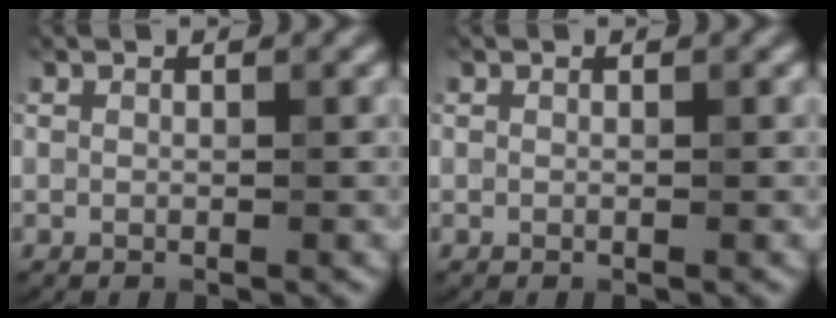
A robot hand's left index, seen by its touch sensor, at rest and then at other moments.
{"total": 0.0}